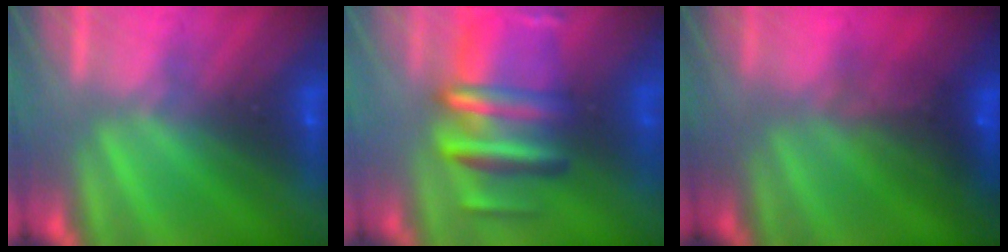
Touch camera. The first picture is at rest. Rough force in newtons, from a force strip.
{"total": 9.6}
{"total": 10.3}